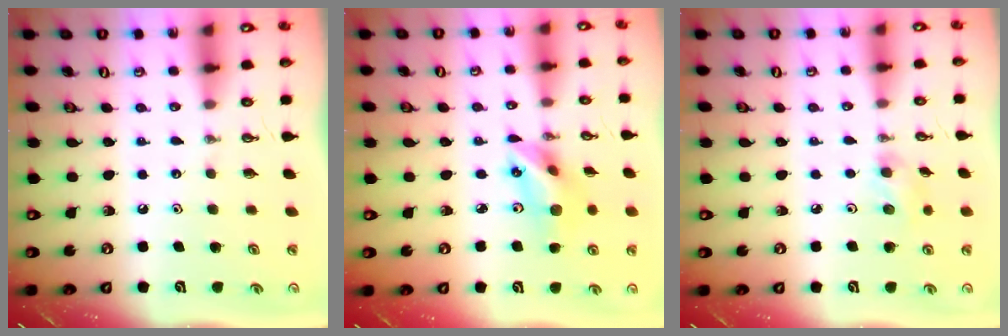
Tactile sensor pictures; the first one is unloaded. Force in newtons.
{"total": 11.5, "press": 11.1, "slide": 2.9}
{"total": 5.4, "press": 5.2, "slide": 1.6}